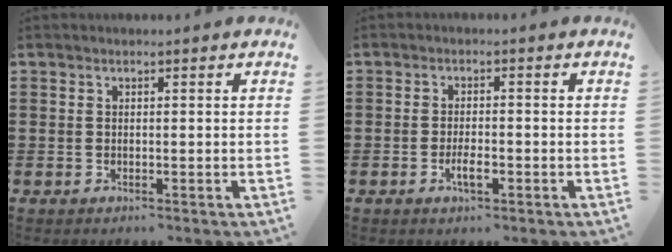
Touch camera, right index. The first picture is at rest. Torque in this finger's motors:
{"motor_torque": [1.09, 1.05, 0.05, 0.07]}